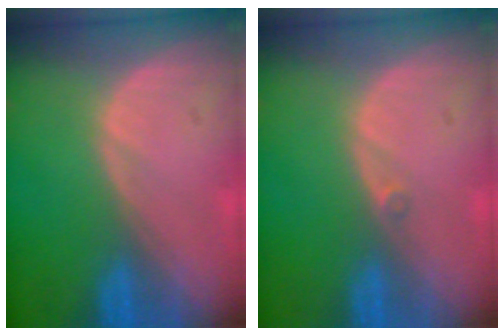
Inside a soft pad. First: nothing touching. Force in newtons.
{"total": 0.6, "press": 0.5, "slide": 0.3}